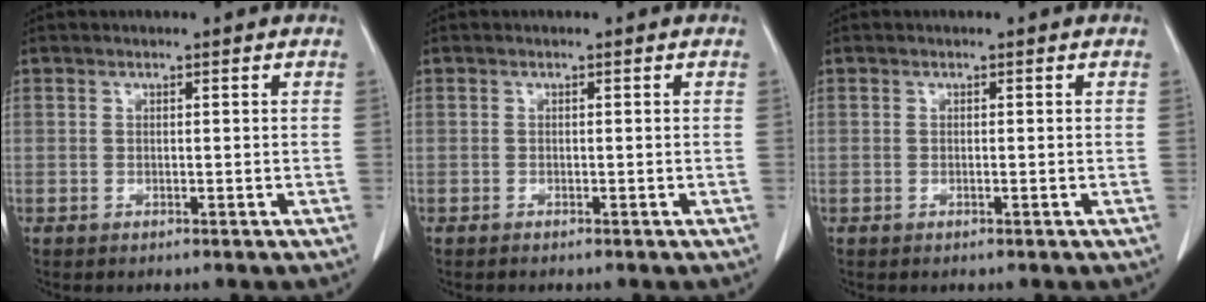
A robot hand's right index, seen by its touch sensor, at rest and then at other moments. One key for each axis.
{"total": 0.0}
{"total": 0.0}